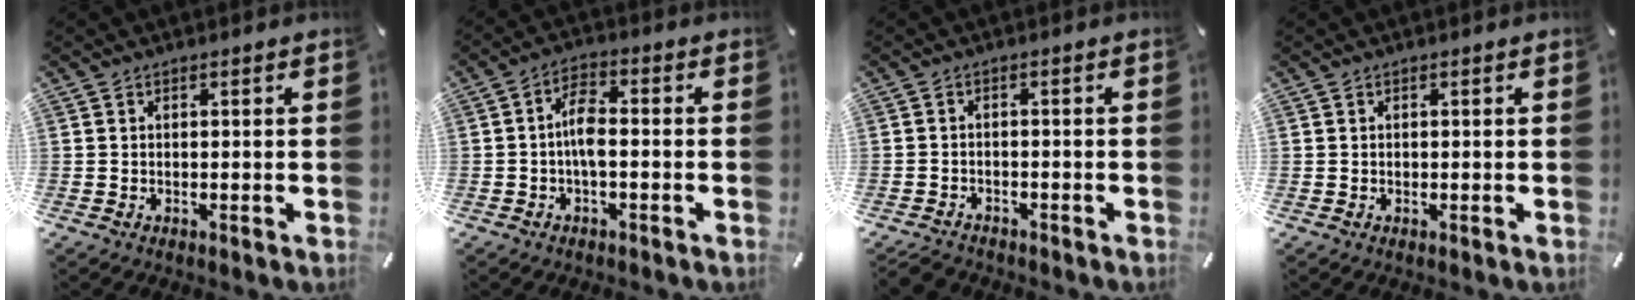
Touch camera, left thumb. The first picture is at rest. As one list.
[{"total": 6.0, "force": [-1.0, 2.6, 5.3], "torque": [-0.107, 0.009, -0.021]}, {"total": 2.8, "force": [-2.5, 1.2, 0.6], "torque": [-0.023, 0.010, -0.054]}, {"total": 0.0}]